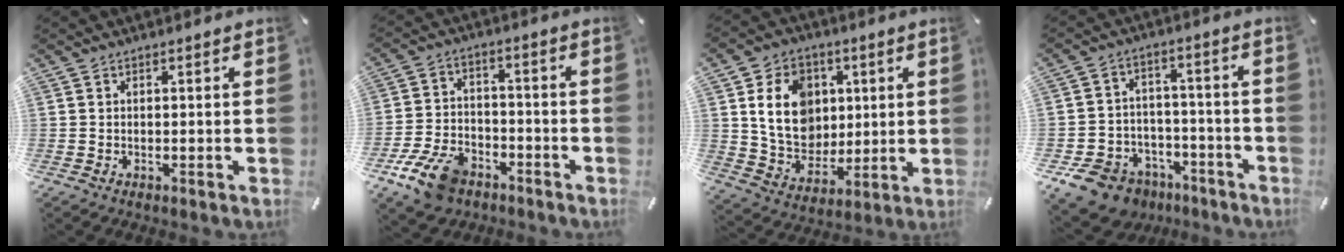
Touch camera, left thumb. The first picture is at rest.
{"total": 11.7, "force": [-7.0, 7.2, 6.0], "torque": [-0.111, 0.042, -0.129]}
{"total": 15.3, "force": [2.9, 12.8, 7.8], "torque": [-0.140, 0.011, 0.062]}
{"total": 11.1, "force": [-7.2, 7.8, 3.3], "torque": [-0.059, 0.060, -0.122]}